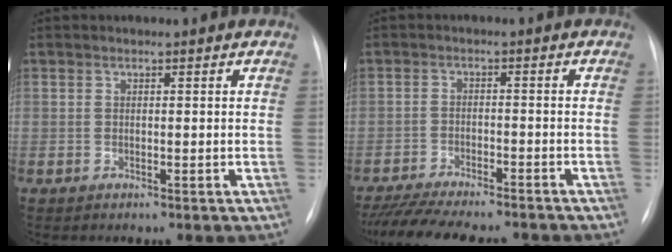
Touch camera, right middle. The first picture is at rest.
{"total": 14.3, "force": [-12.7, 2.6, 6.0], "torque": [-0.115, -0.014, -0.182]}